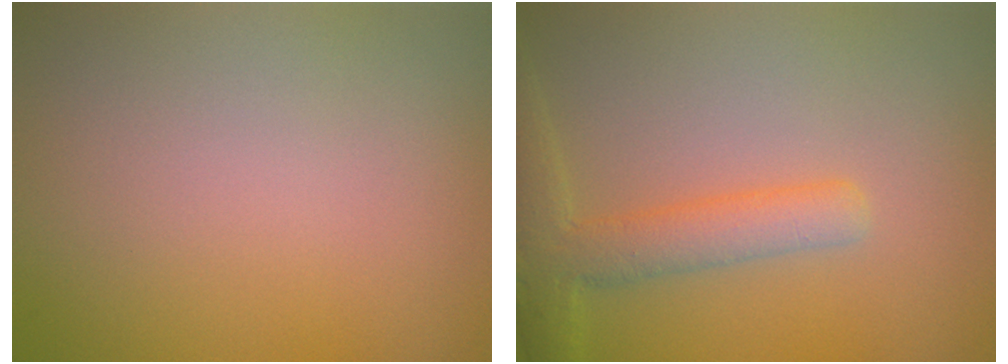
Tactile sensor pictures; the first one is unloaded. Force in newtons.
{"total": 4.6, "press": 4.6, "slide": 0.2}